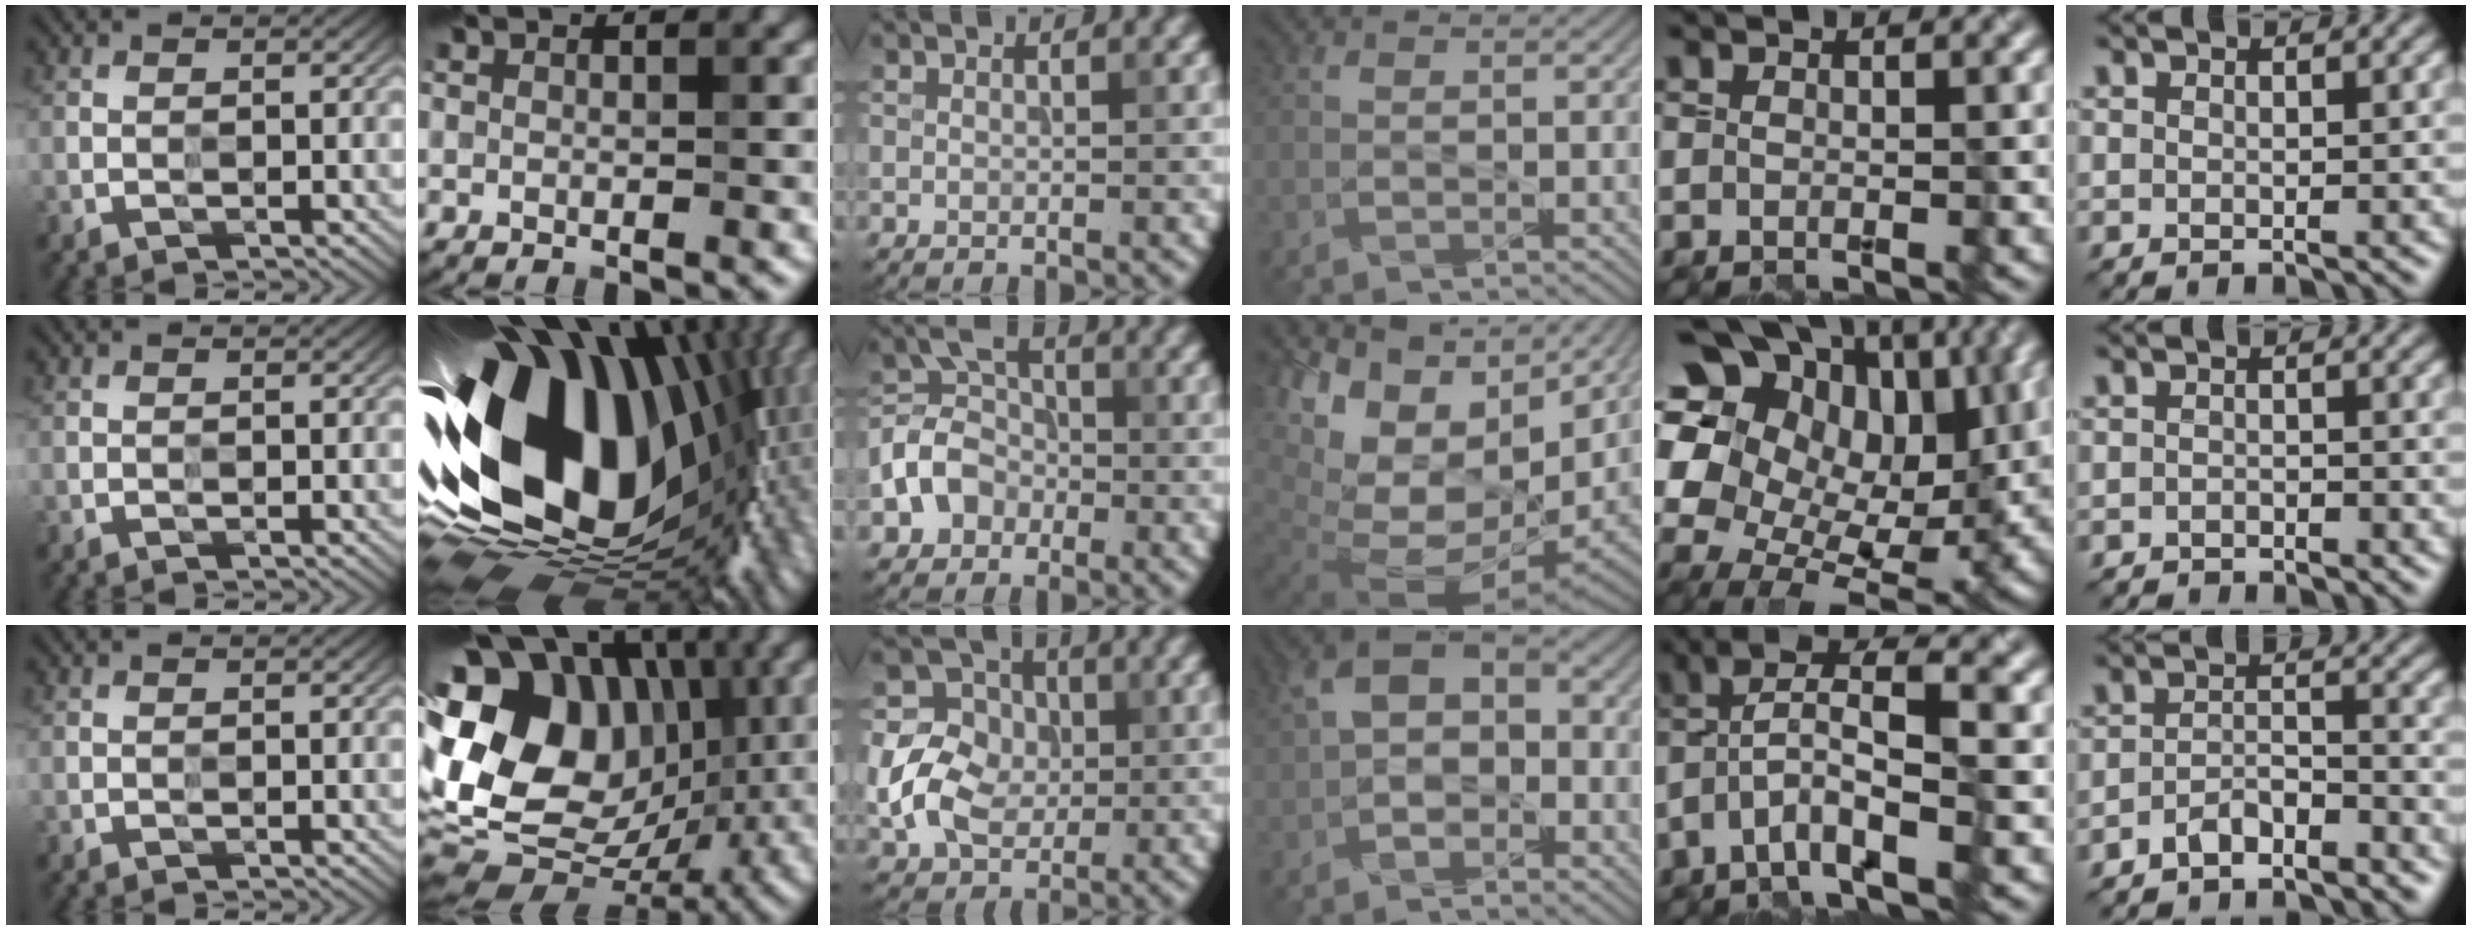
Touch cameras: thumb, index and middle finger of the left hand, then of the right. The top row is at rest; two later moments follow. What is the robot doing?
{"motion": "wipe", "object": "paper plate"}